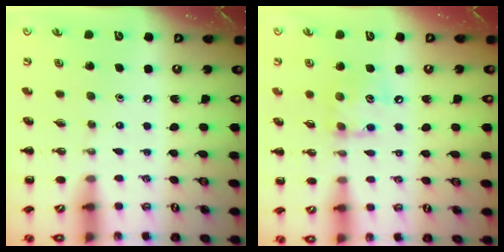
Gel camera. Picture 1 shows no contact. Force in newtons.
{"total": 9.6, "press": 9.6, "slide": 0.7}